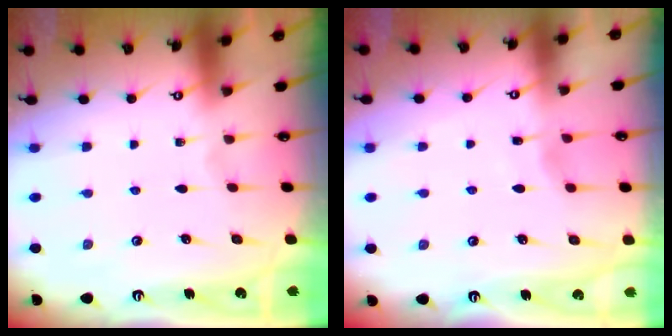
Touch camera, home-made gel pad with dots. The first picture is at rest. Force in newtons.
{"total": 2.2, "press": 2.2, "slide": 0.2}